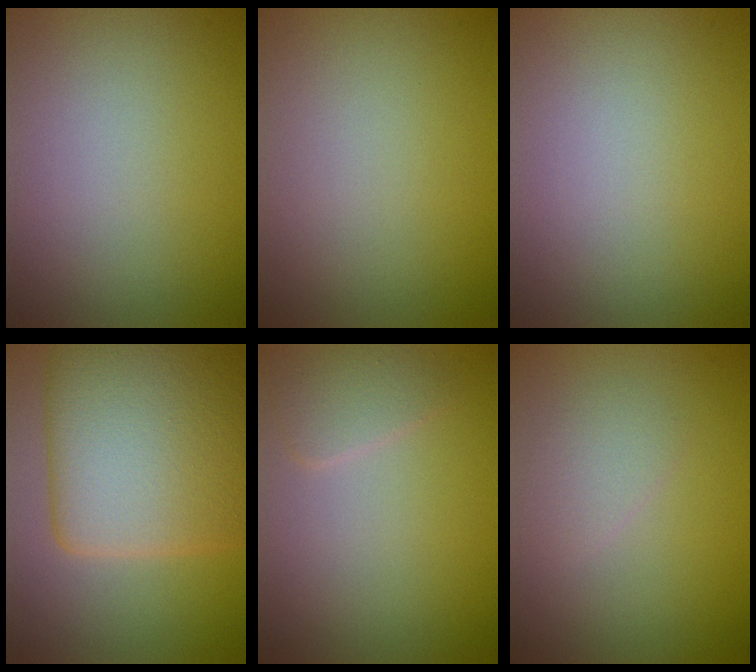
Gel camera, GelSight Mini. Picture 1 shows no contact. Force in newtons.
{"total": 0.0}
{"total": 0.0}
{"total": 10.0, "press": 10.0, "slide": 0.3}
{"total": 1.5, "press": 1.5, "slide": 0.1}
{"total": 1.4, "press": 1.4, "slide": 0.1}